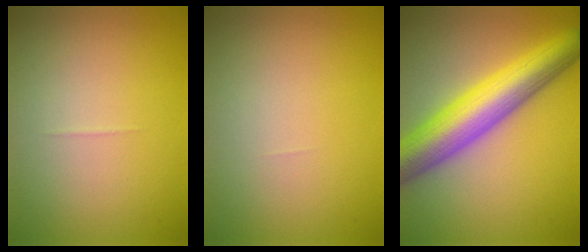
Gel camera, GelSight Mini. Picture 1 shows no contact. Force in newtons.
{"total": 0.0}
{"total": 9.5, "press": 9.5, "slide": 0.3}